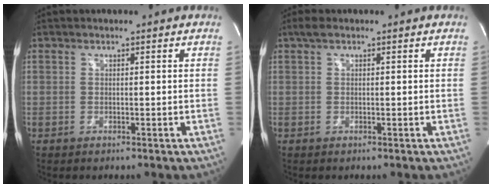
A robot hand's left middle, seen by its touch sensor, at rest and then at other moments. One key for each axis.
{"total": 1.6, "fx": 1.0, "fy": 0.5, "fz": 1.1, "tx": -0.026, "ty": 0.019, "tz": 0.016}